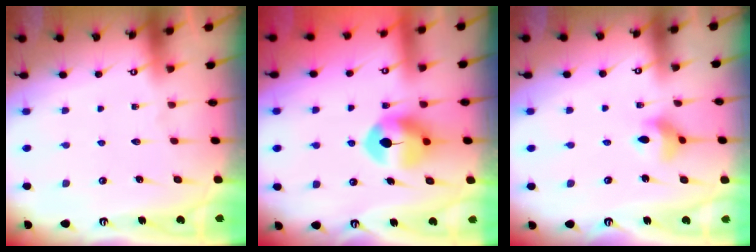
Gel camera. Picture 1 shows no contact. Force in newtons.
{"total": 10.4, "press": 10.4, "slide": 0.6}
{"total": 7.2, "press": 6.9, "slide": 2.0}